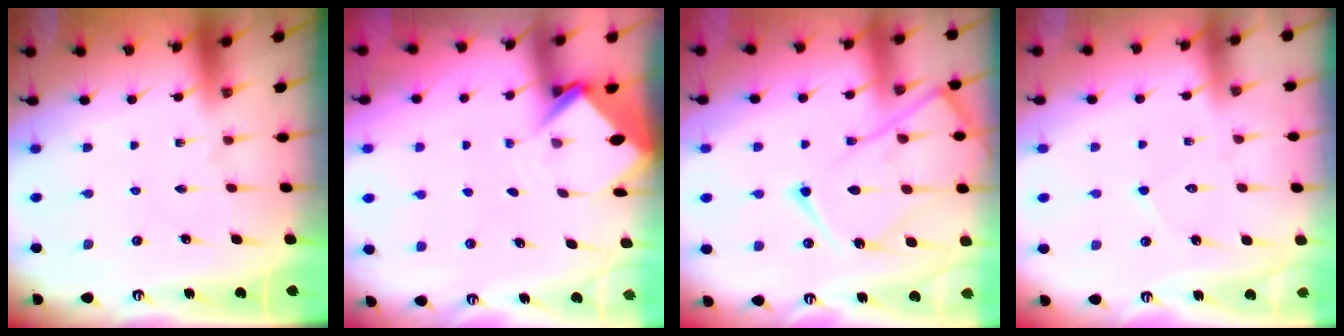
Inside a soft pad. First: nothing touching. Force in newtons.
{"total": 3.8, "press": 3.8, "slide": 0.2}
{"total": 17.7, "press": 17.6, "slide": 1.7}
{"total": 4.8, "press": 4.8, "slide": 0.3}